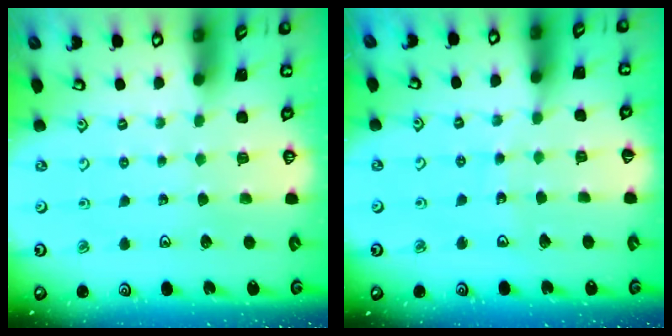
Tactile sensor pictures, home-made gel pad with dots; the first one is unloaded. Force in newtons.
{"total": 6.0, "press": 5.9, "slide": 0.8}